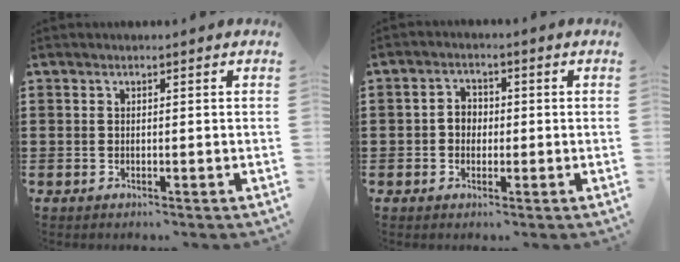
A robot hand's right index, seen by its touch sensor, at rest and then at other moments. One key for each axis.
{"total": 2.4, "fx": -0.5, "fy": 2.0, "fz": 1.1, "tx": -0.027, "ty": 0.008, "tz": -0.012}